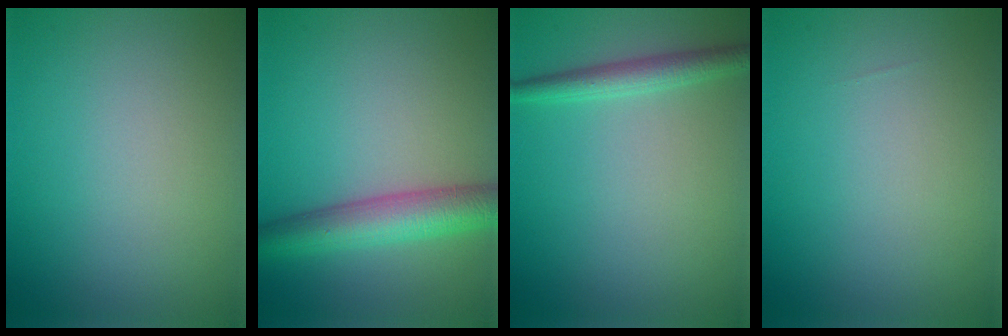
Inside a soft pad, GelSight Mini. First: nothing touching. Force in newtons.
{"total": 5.2, "press": 5.2, "slide": 0.2}
{"total": 2.3, "press": 2.2, "slide": 0.1}
{"total": 0.0}